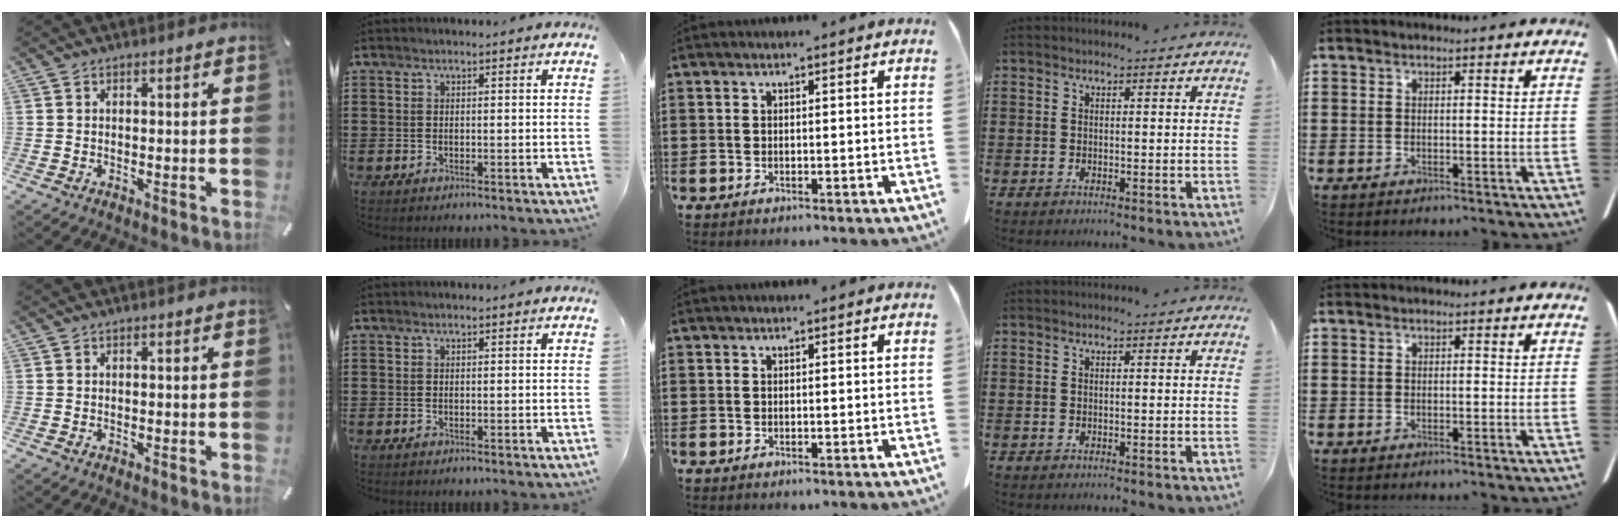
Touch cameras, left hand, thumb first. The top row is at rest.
{}